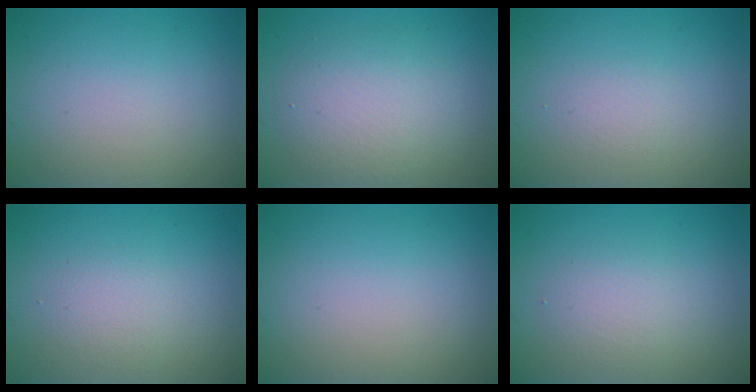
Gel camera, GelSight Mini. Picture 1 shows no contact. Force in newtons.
{"total": 4.4, "press": 4.4, "slide": 0.4}
{"total": 1.1, "press": 1.1, "slide": 0.0}
{"total": 1.6, "press": 1.6, "slide": 0.1}
{"total": 0.0}
{"total": 2.1, "press": 2.1, "slide": 0.1}